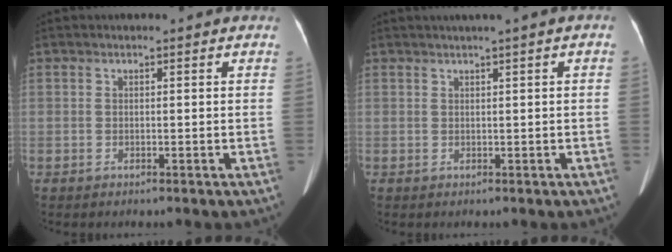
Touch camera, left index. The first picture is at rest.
{"total": 1.8, "force": [0.8, -0.2, 1.6], "torque": [-0.028, 0.010, 0.014]}